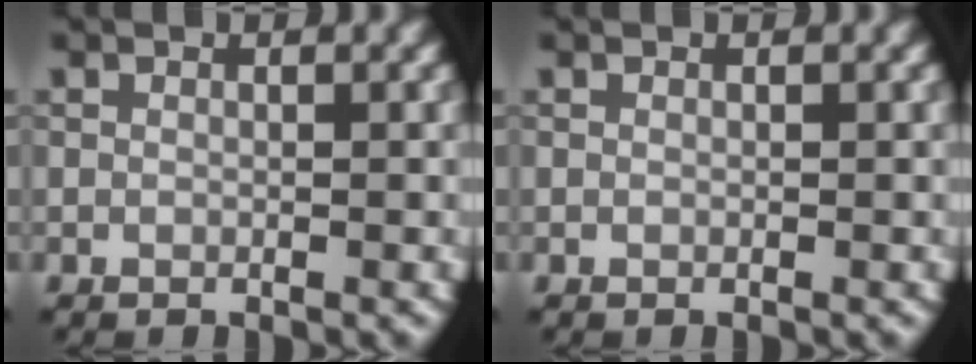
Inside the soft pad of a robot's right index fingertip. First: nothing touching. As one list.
[{"total": 0.0}]